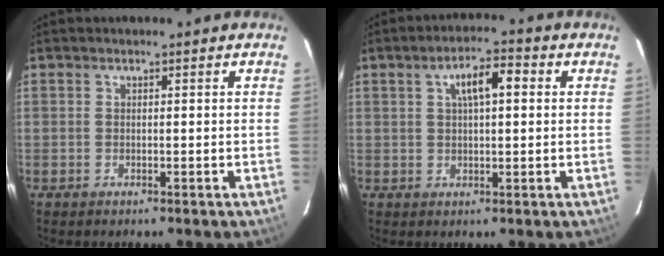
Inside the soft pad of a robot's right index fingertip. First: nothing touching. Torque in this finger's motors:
{"motor_torque": [0.48, 0.08, 0.25, 0.04]}